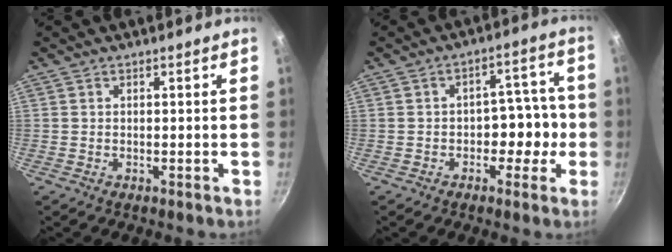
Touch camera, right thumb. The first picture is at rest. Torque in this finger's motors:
{"motor_torque": [-0.29, -0.17, -0.23, -0.04, 0.00]}